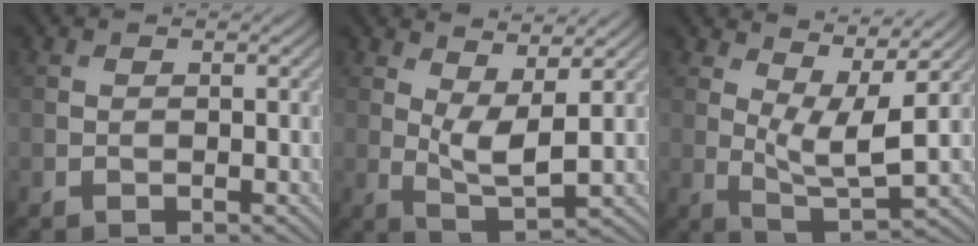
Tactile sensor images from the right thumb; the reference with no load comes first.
{"total": 4.9, "force": [2.2, 1.6, 4.1], "torque": [-0.088, -0.004, 0.042]}
{"total": 6.8, "force": [3.6, 2.0, 5.4], "torque": [-0.110, -0.007, 0.068]}